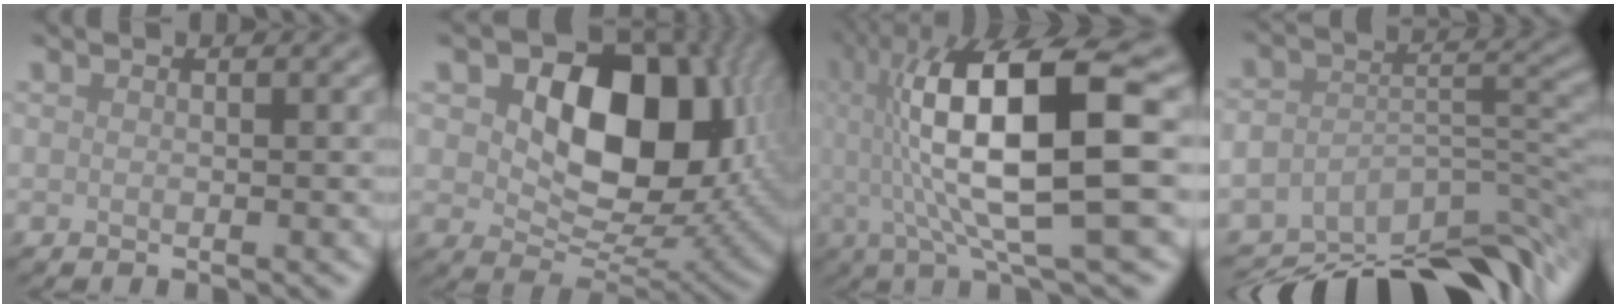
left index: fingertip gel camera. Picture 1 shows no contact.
{"total": 12.8, "force": [3.4, 8.4, 9.1], "torque": [-0.124, -0.005, 0.049]}
{"total": 13.4, "force": [1.5, 3.3, 12.9], "torque": [-0.207, 0.013, 0.027]}
{"total": 11.1, "force": [-8.5, 4.2, 5.8], "torque": [-0.088, -0.004, -0.130]}